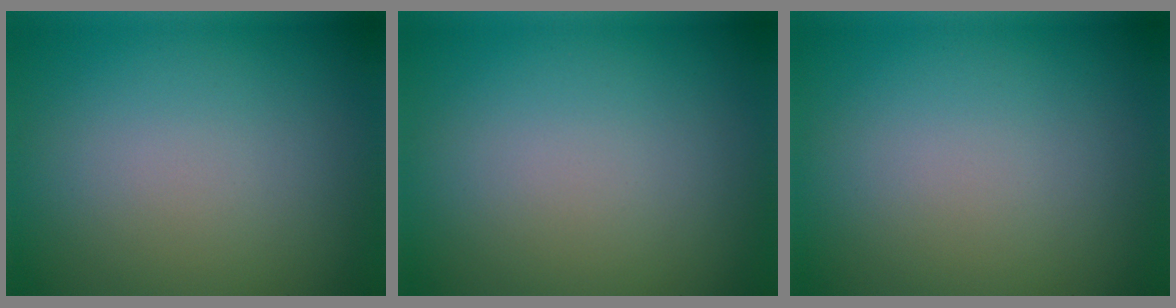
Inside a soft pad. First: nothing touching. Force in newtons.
{"total": 0.0}
{"total": 0.0}